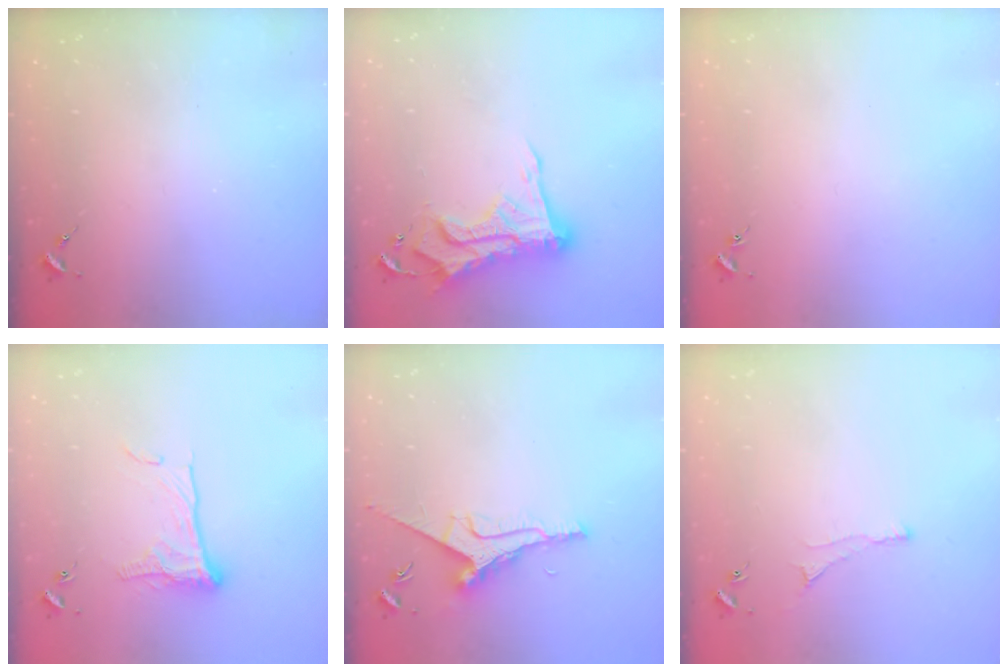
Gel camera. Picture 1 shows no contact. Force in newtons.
{"total": 16.4, "press": 16.4, "slide": 1.3}
{"total": 0.9, "press": 0.8, "slide": 0.2}
{"total": 12.2, "press": 12.2, "slide": 1.0}
{"total": 9.5, "press": 9.4, "slide": 0.9}
{"total": 3.4, "press": 3.3, "slide": 0.7}